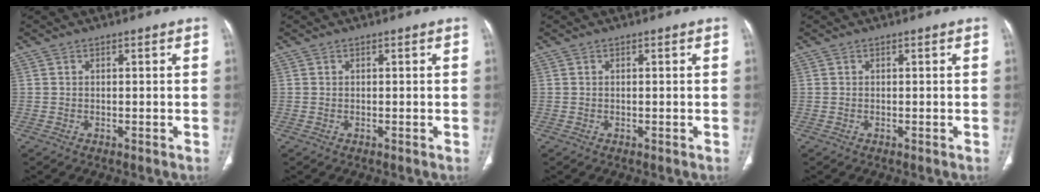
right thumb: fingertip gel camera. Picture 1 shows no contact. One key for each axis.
{"total": 0.0}
{"total": 0.0}
{"total": 0.0}